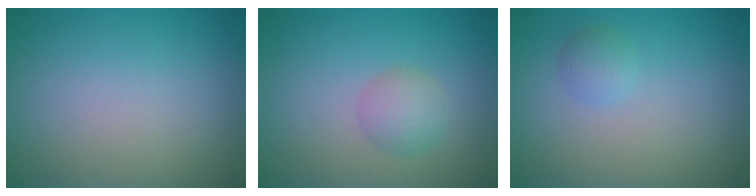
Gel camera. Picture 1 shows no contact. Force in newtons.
{"total": 2.2, "press": 2.2, "slide": 0.1}
{"total": 1.3, "press": 1.3, "slide": 0.1}